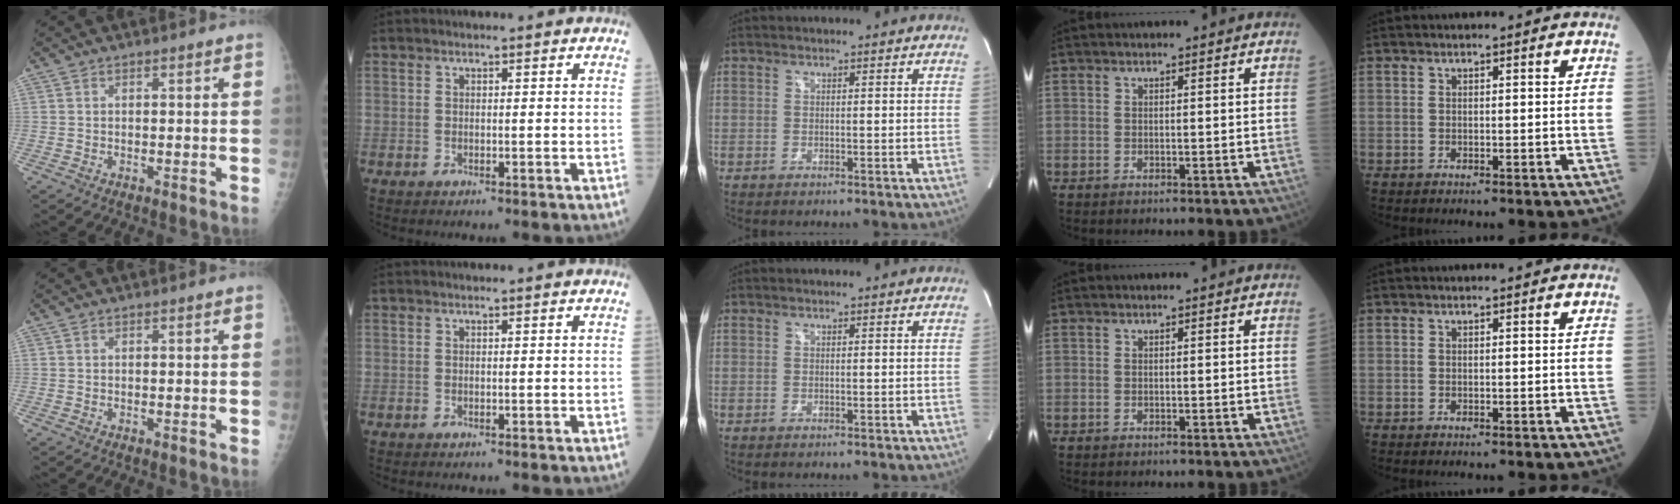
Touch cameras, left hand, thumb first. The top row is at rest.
{}